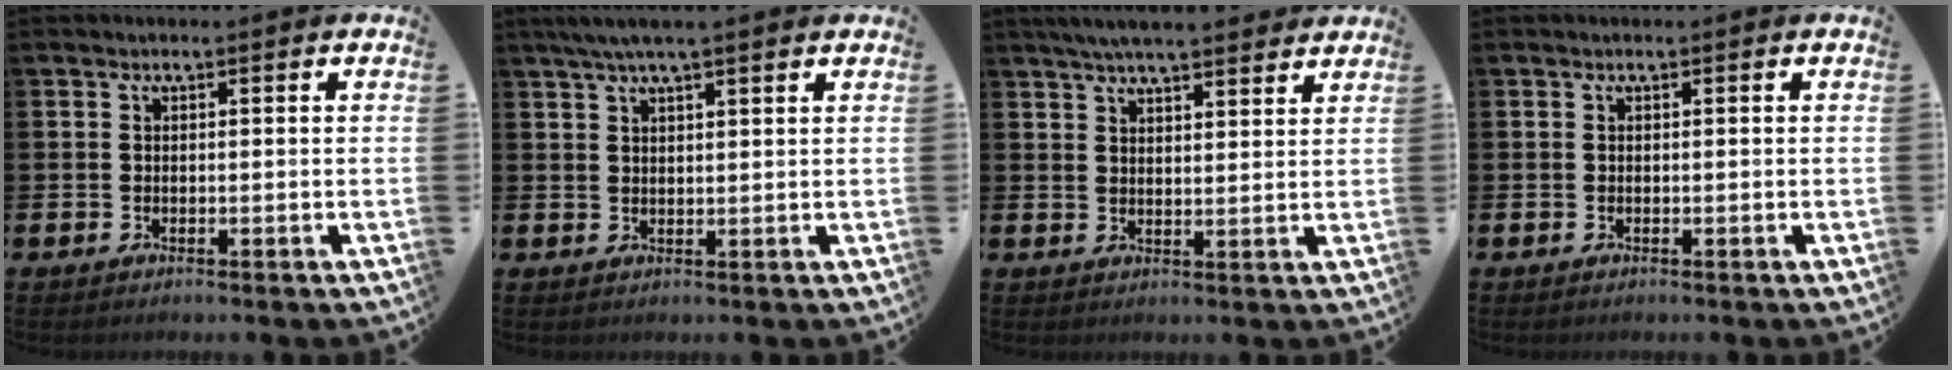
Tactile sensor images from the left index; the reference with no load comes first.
{"total": 4.1, "force": [3.3, 0.4, 2.5], "torque": [-0.046, -0.003, 0.057]}
{"total": 5.4, "force": [5.2, 0.4, 1.6], "torque": [-0.036, -0.019, 0.093]}
{"total": 0.0}